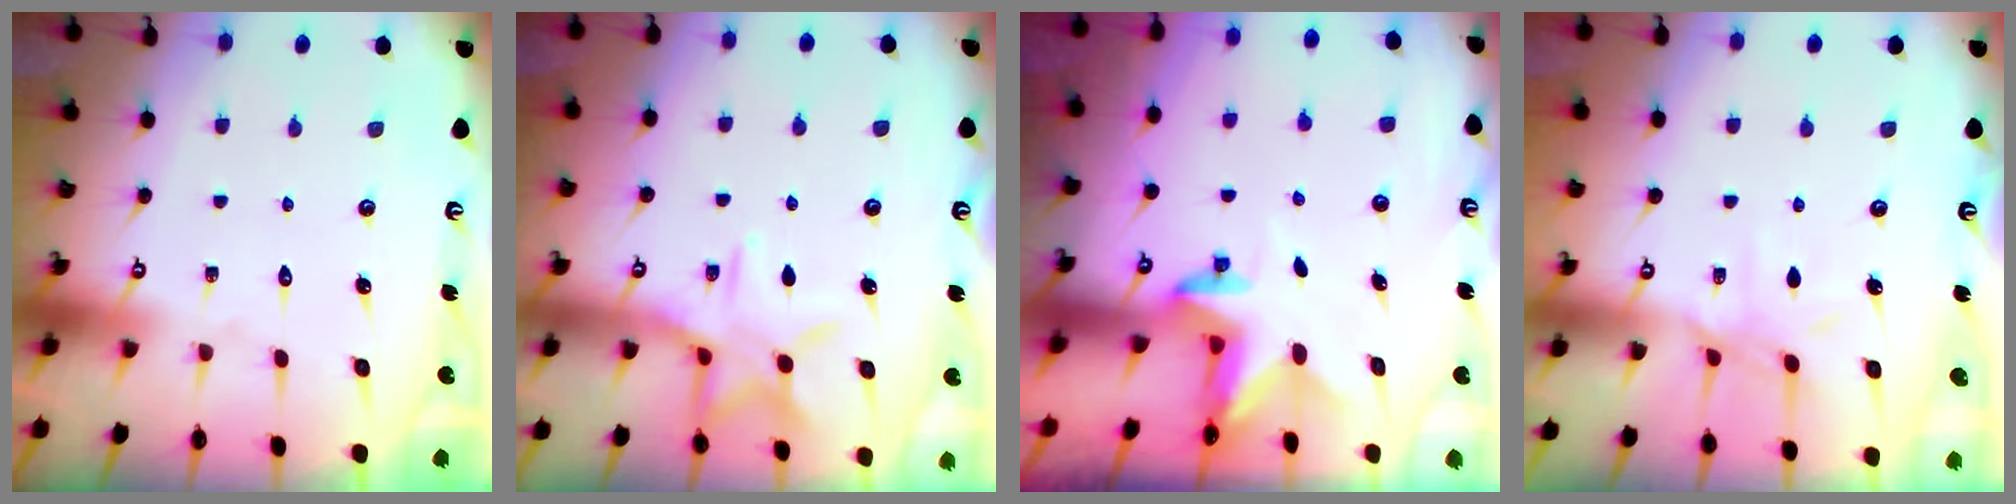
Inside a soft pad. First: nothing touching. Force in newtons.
{"total": 11.8, "press": 11.8, "slide": 0.6}
{"total": 2.4, "press": 2.4, "slide": 0.4}
{"total": 6.3, "press": 6.3, "slide": 0.6}